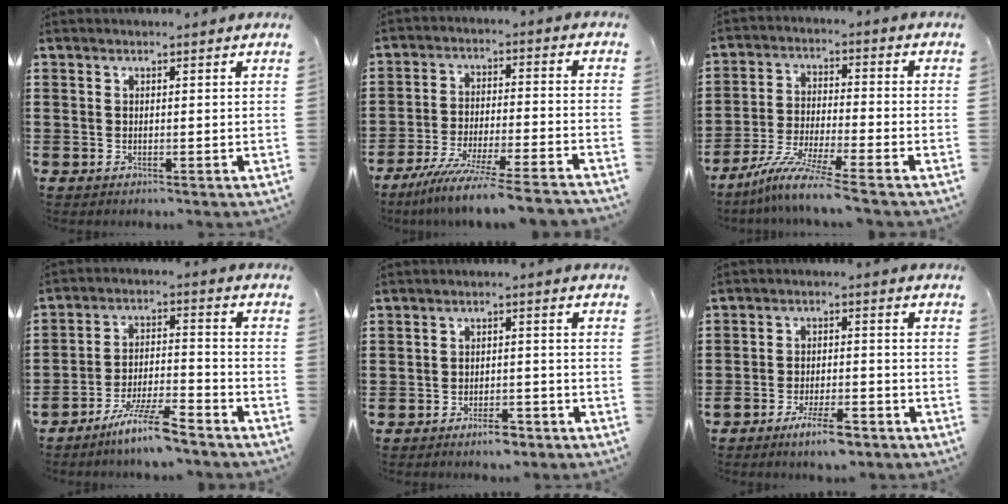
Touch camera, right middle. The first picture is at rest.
{"total": 7.7, "force": [-6.8, -0.8, 3.5], "torque": [-0.067, -0.016, -0.132]}
{"total": 7.5, "force": [-6.2, -0.3, 4.3], "torque": [-0.093, -0.018, -0.121]}
{"total": 8.0, "force": [-6.4, 0.7, 4.8], "torque": [-0.099, -0.004, -0.122]}
{"total": 2.8, "force": [-2.1, 0.8, 1.6], "torque": [-0.028, 0.005, -0.040]}
{"total": 5.4, "force": [-3.7, 1.0, 3.8], "torque": [-0.074, -0.001, -0.066]}